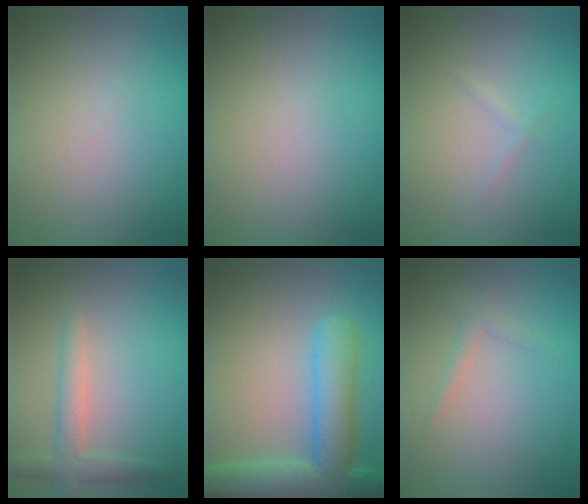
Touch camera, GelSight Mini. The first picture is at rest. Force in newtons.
{"total": 0.0}
{"total": 0.6, "press": 0.6, "slide": 0.0}
{"total": 2.6, "press": 2.6, "slide": 0.2}
{"total": 8.2, "press": 8.2, "slide": 0.5}
{"total": 1.2, "press": 1.2, "slide": 0.0}